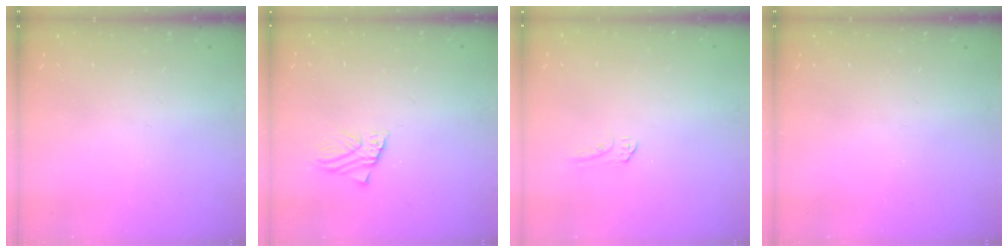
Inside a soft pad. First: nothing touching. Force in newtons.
{"total": 1.8, "press": 1.8, "slide": 0.1}
{"total": 4.1, "press": 4.0, "slide": 0.6}
{"total": 0.0}